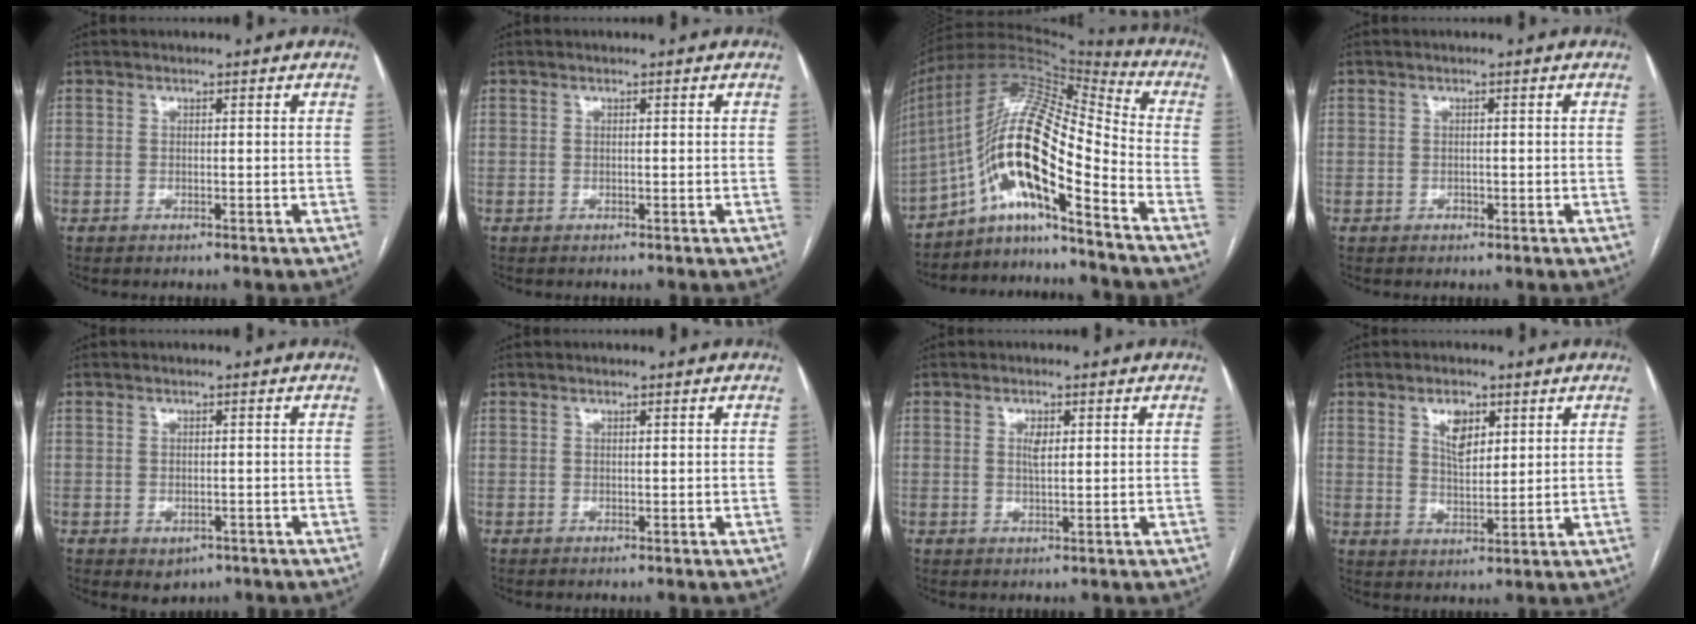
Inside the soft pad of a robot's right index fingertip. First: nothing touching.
{"total": 0.0}
{"total": 16.6, "force": [-8.1, 2.9, 14.1], "torque": [-0.267, 0.030, -0.143]}
{"total": 0.8, "force": [-0.3, 0.7, 0.1], "torque": [0.000, 0.004, -0.006]}
{"total": 2.5, "force": [-1.2, 1.9, 1.2], "torque": [-0.012, 0.000, -0.005]}
{"total": 0.0}
{"total": 2.3, "force": [0.6, 0.7, 2.1], "torque": [-0.039, -0.002, 0.012]}
{"total": 5.4, "force": [2.5, 2.6, 3.9], "torque": [-0.072, 0.001, 0.048]}